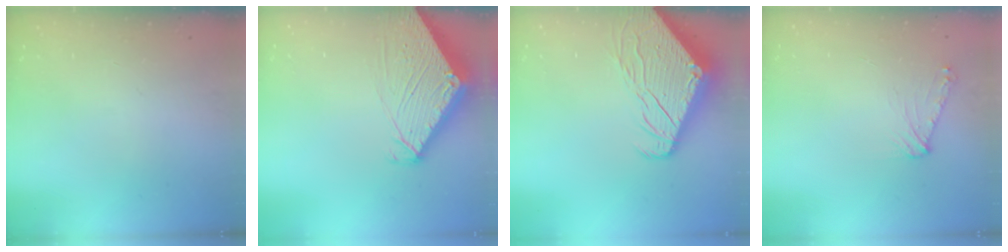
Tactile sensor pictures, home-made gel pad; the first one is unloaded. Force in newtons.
{"total": 4.2, "press": 4.2, "slide": 0.4}
{"total": 10.5, "press": 10.4, "slide": 1.2}
{"total": 6.7, "press": 6.6, "slide": 1.1}